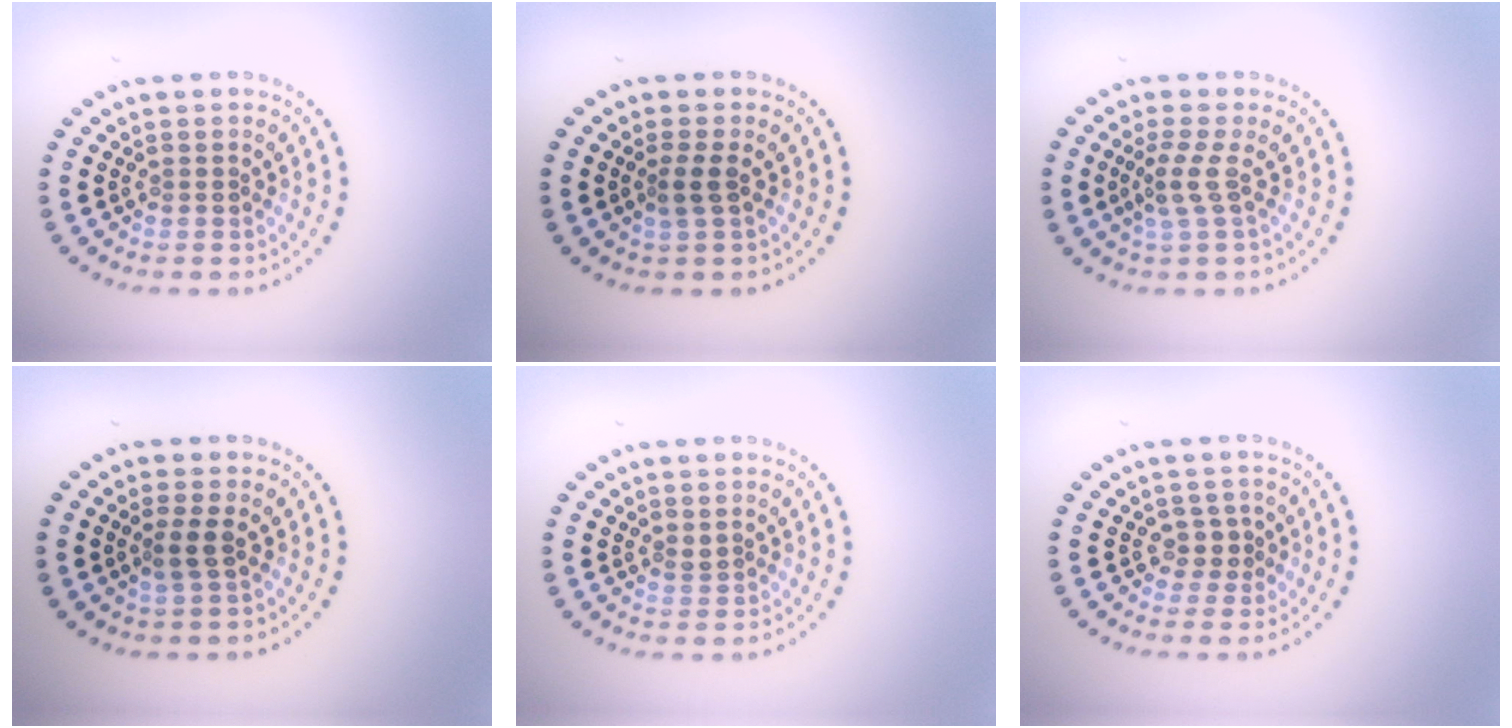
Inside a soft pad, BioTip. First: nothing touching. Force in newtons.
{"total": 1.6, "press": 1.3, "slide": 0.9}
{"total": 2.2, "press": 1.6, "slide": 1.5}
{"total": 1.7, "press": 1.3, "slide": 1.0}
{"total": 0.9, "press": 0.5, "slide": 0.7}
{"total": 1.4, "press": 1.0, "slide": 1.0}